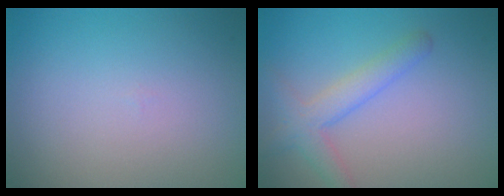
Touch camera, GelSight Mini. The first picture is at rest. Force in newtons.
{"total": 3.1, "press": 3.1, "slide": 0.2}